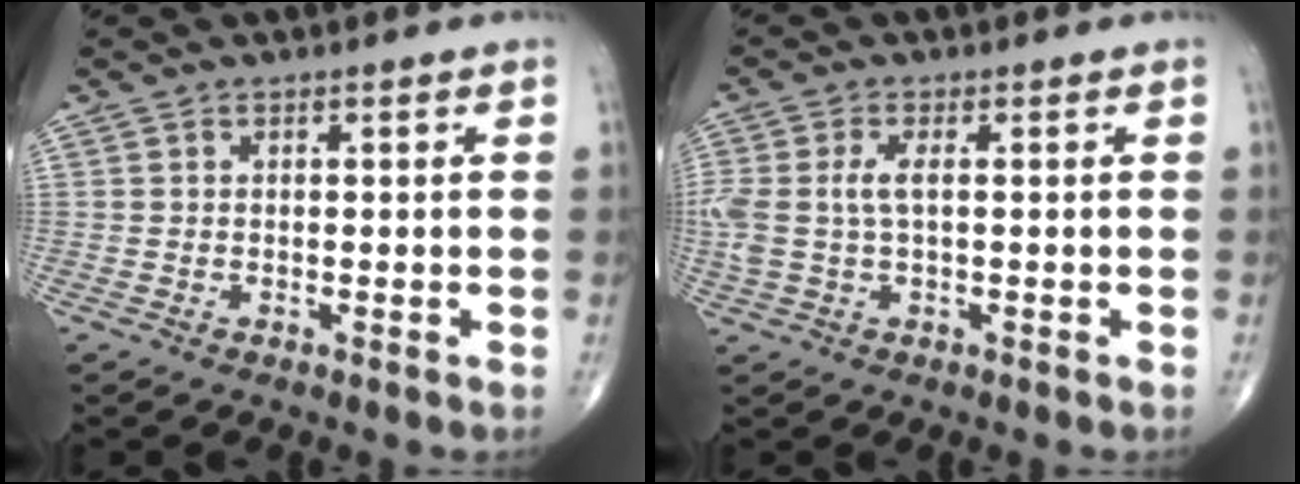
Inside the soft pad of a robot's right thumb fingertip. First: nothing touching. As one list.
[{"total": 5.5, "force": [0.6, 2.5, 4.9], "torque": [-0.139, 0.013, 0.013]}]